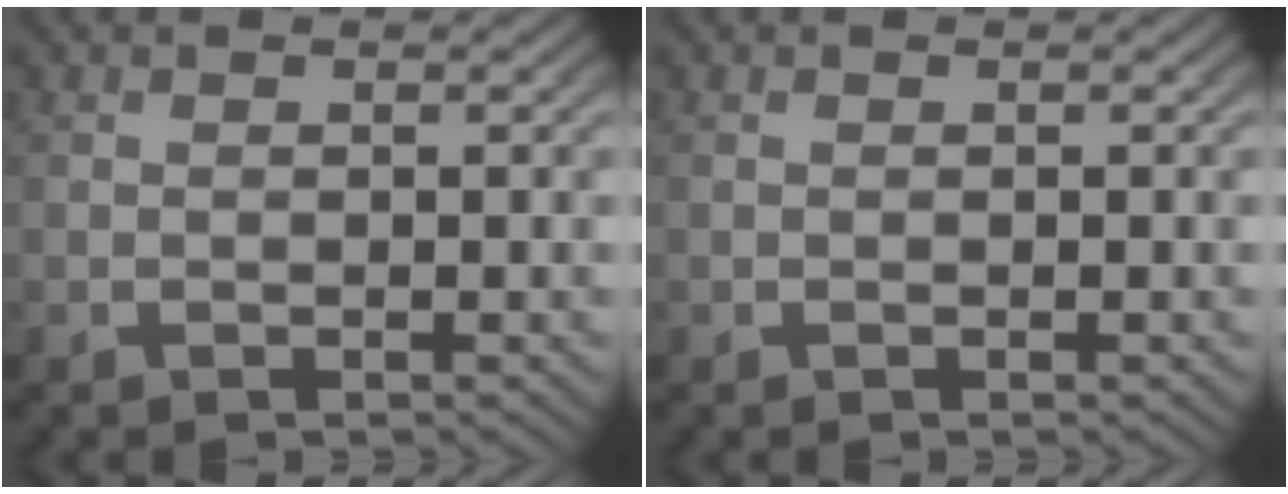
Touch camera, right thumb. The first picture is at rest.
{"total": 0.0}